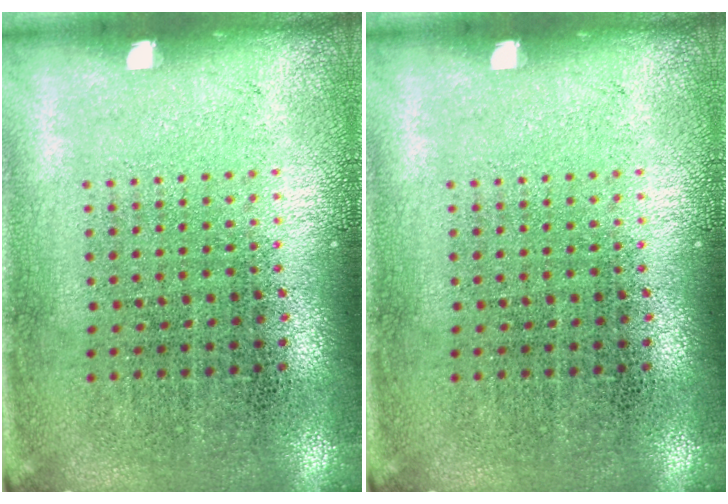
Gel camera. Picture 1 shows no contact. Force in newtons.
{"total": 0.0}